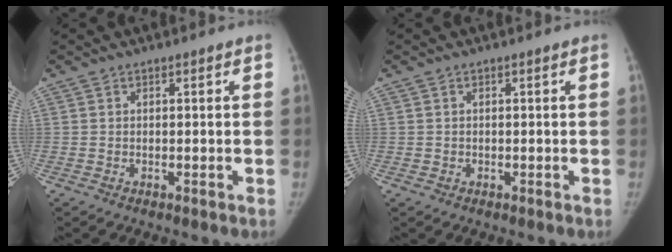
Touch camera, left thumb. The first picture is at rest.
{"total": 0.5, "force": [0.0, 0.5, 0.1], "torque": [0.002, 0.002, 0.000]}